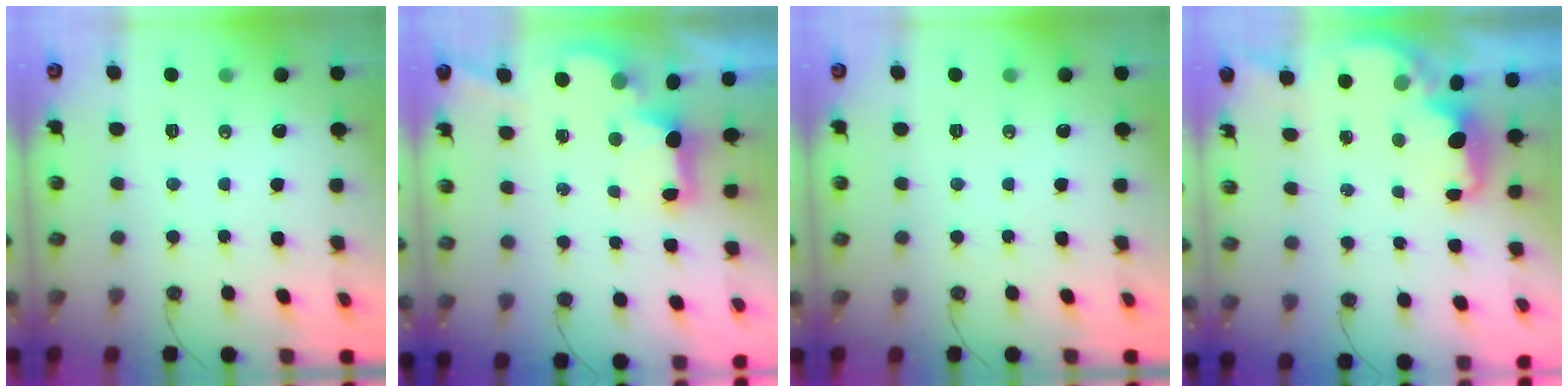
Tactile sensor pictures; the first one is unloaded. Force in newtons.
{"total": 2.5, "press": 2.4, "slide": 0.7}
{"total": 0.0}
{"total": 2.2, "press": 2.0, "slide": 0.8}